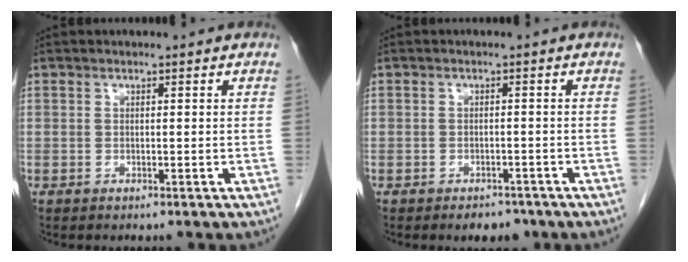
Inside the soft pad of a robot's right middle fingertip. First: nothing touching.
{"total": 2.9, "force": [-2.2, 1.6, 1.0], "torque": [-0.008, 0.004, -0.023]}